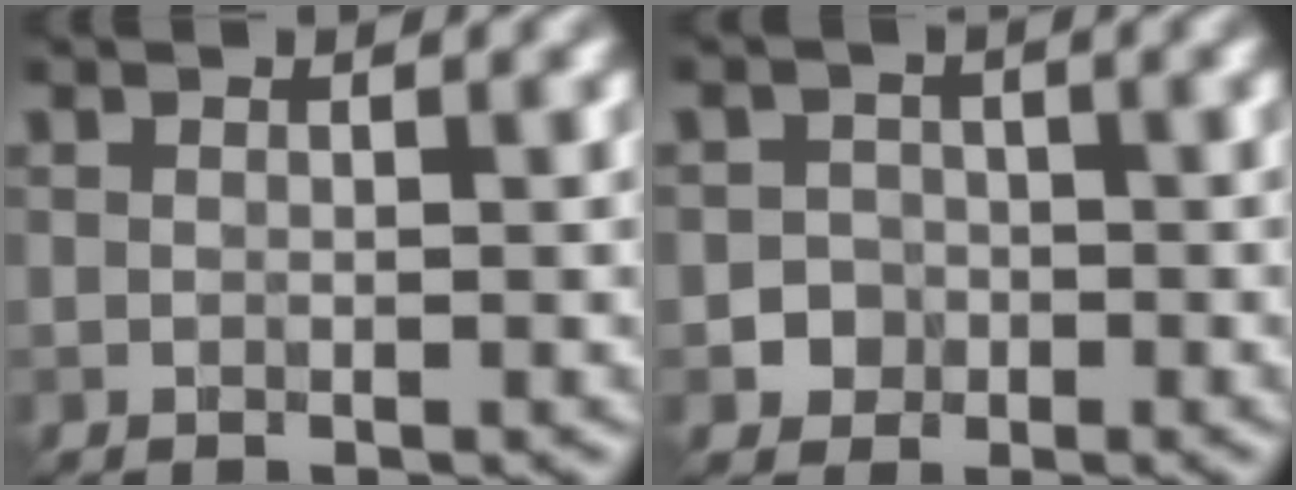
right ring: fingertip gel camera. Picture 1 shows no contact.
{"total": 2.8, "force": [-1.0, 2.6, 0.2], "torque": [0.026, 0.002, -0.025]}